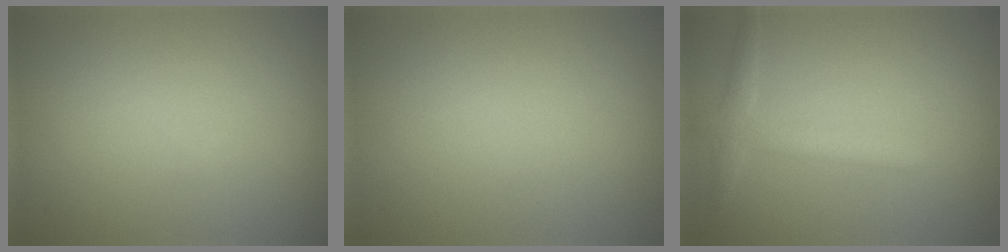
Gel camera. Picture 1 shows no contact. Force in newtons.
{"total": 0.0}
{"total": 2.3, "press": 2.3, "slide": 0.2}